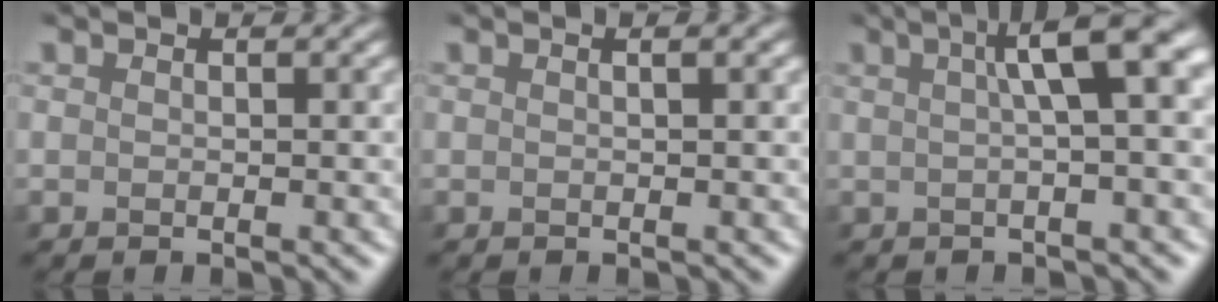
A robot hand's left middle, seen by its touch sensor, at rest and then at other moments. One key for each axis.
{"total": 2.1, "fx": 0.9, "fy": 1.0, "fz": 1.6, "tx": -0.002, "ty": 0.003, "tz": -0.008}
{"total": 7.1, "fx": 1.8, "fy": 2.0, "fz": 6.6, "tx": -0.065, "ty": 0.022, "tz": 0.023}